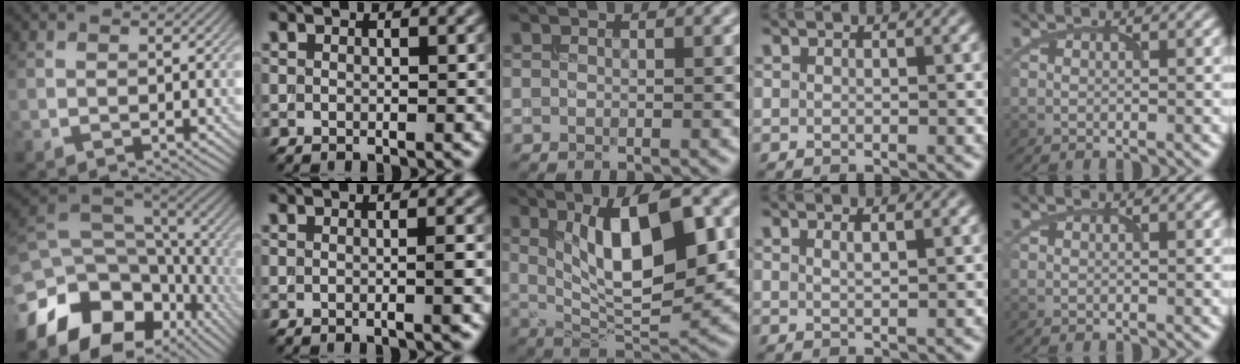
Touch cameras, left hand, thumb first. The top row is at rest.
{"thumb": {"total": 16.0, "force": [-6.5, 11.3, 9.2], "torque": [-0.222, -0.039, -0.086]}, "index": {"total": 2.5, "force": [-0.2, 0.8, 2.3], "torque": [-0.016, 0.001, -0.008]}, "middle": {"total": 9.7, "force": [2.4, 3.3, 8.8], "torque": [-0.137, -0.008, 0.042]}, "ring": {"total": 1.2, "force": [0.7, 0.4, 1.0], "torque": [-0.011, 0.003, 0.008]}}